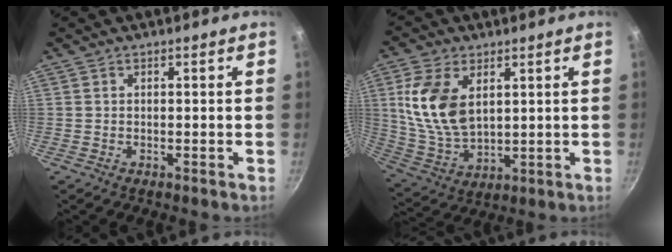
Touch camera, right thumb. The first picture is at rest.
{"total": 13.5, "force": [3.7, 8.0, 10.2], "torque": [-0.188, -0.021, 0.084]}